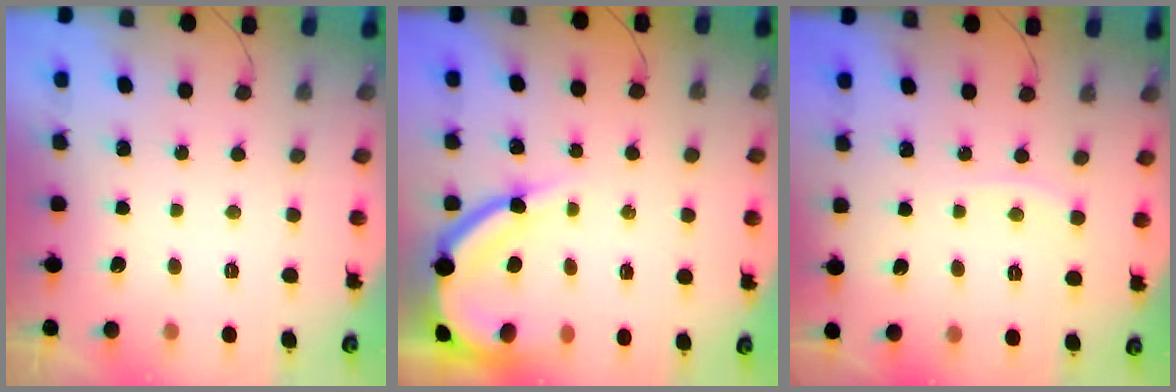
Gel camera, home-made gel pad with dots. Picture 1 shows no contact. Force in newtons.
{"total": 12.6, "press": 12.6, "slide": 1.0}
{"total": 2.9, "press": 2.9, "slide": 0.5}